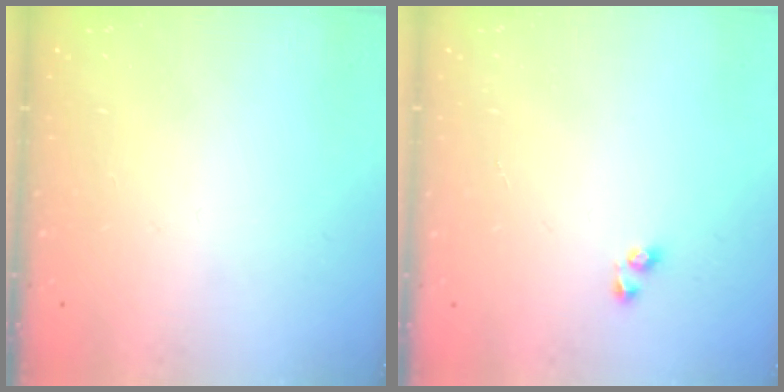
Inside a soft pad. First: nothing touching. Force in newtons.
{"total": 2.4, "press": 2.0, "slide": 1.3}